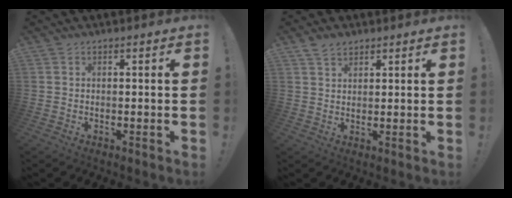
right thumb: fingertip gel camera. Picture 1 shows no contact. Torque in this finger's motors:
{"motor_torque": [-0.37, 0.51, 0.12, -0.04, -0.05]}